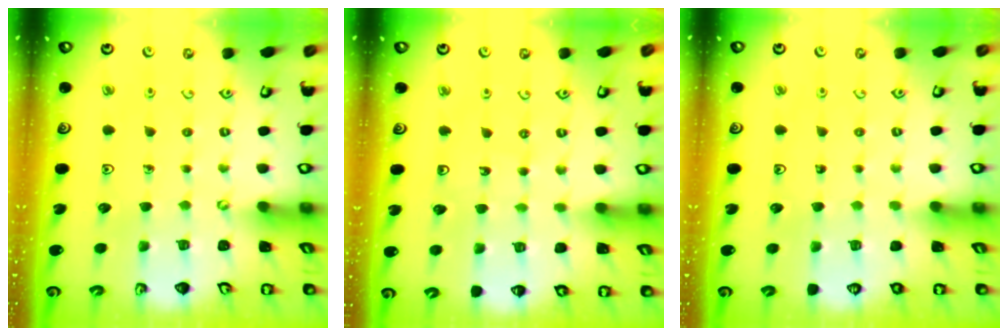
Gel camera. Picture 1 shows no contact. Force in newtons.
{"total": 4.7, "press": 4.4, "slide": 1.4}
{"total": 0.0}